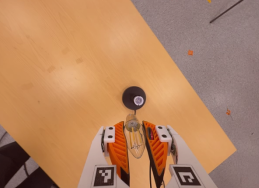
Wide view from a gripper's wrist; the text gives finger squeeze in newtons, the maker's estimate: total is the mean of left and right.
{"total": 18.9, "left": 20.7, "right": 17.0}